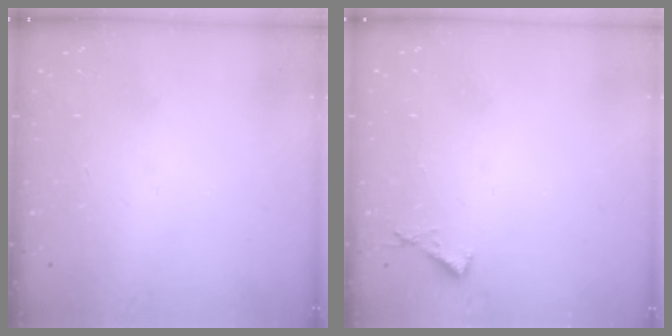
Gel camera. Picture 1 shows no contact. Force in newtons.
{"total": 3.8, "press": 3.8, "slide": 0.3}